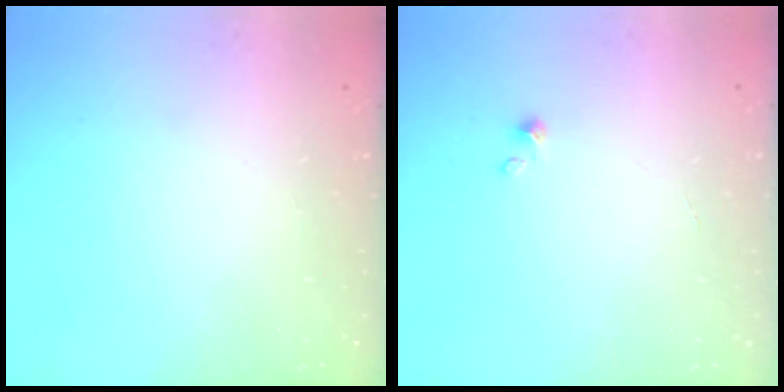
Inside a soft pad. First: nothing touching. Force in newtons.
{"total": 0.7, "press": 0.7, "slide": 0.1}